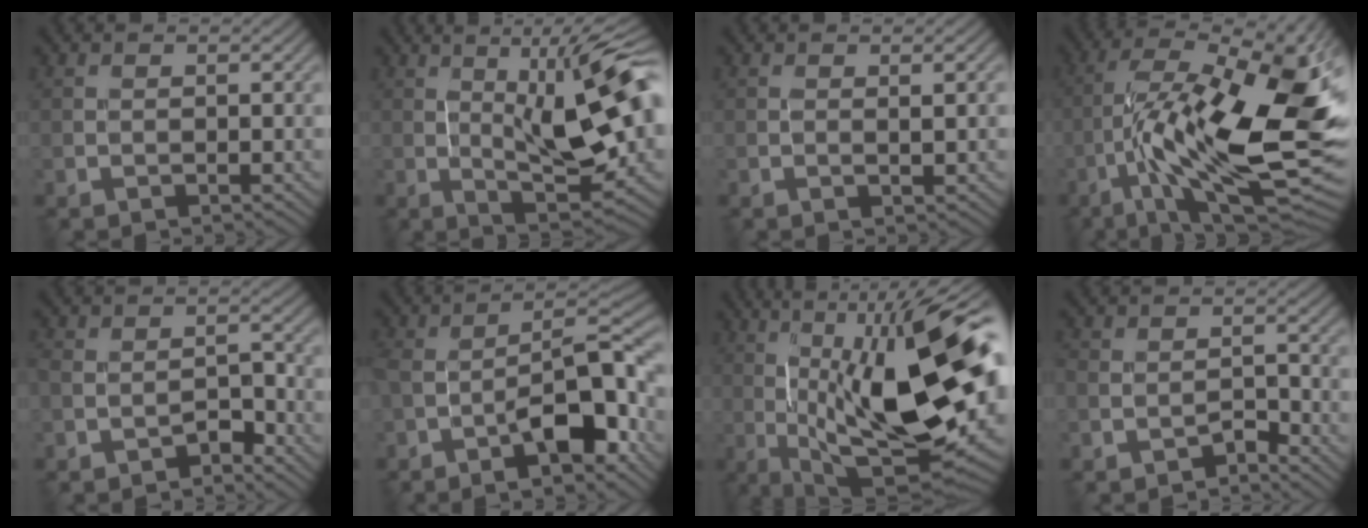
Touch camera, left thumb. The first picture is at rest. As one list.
[{"total": 14.6, "force": [1.5, 4.3, 13.9], "torque": [-0.195, 0.018, 0.024]}, {"total": 1.7, "force": [0.2, 0.3, 1.6], "torque": [-0.026, 0.003, 0.002]}, {"total": 19.4, "force": [-3.5, 6.4, 18.0], "torque": [-0.299, 0.006, -0.058]}, {"total": 3.3, "force": [-2.5, 1.3, 1.6], "torque": [-0.024, 0.010, -0.051]}, {"total": 12.0, "force": [-6.0, 4.2, 9.5], "torque": [-0.146, 0.007, -0.104]}, {"total": 19.5, "force": [0.9, 6.4, 18.4], "torque": [-0.295, 0.023, 0.022]}, {"total": 2.4, "force": [-2.2, 0.8, 0.8], "torque": [-0.013, 0.006, -0.044]}]